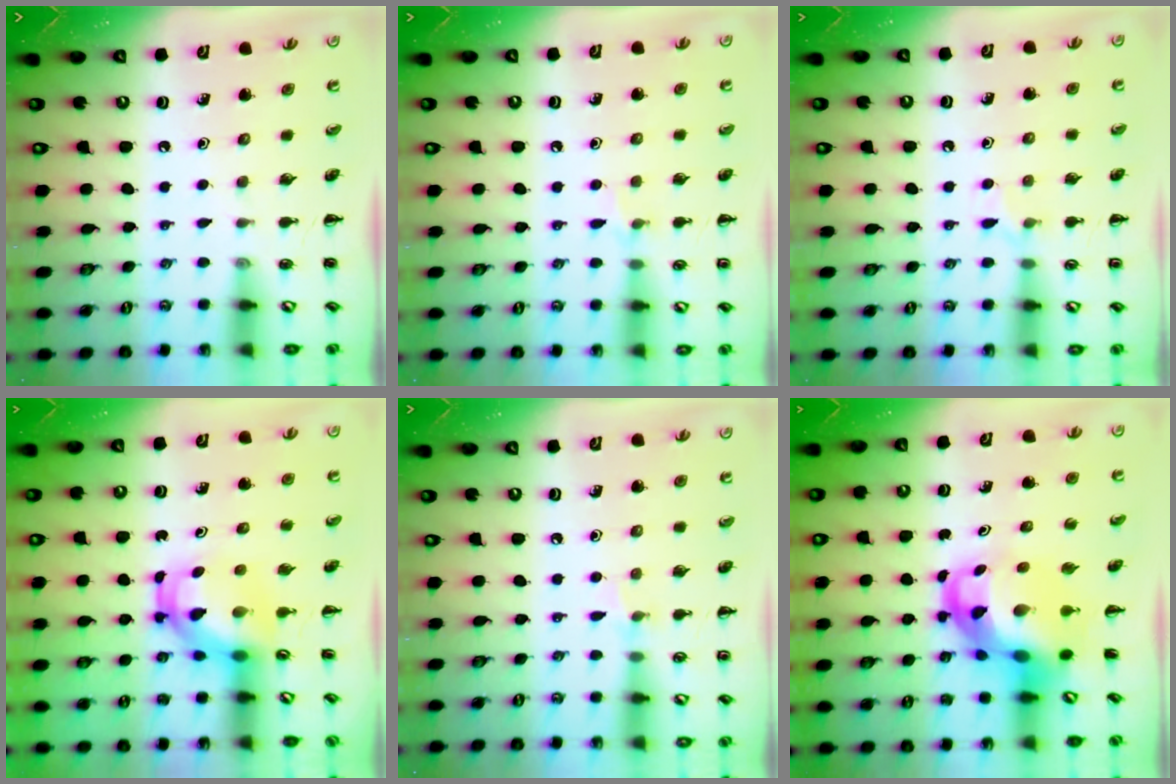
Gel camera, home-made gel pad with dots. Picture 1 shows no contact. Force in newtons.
{"total": 4.9, "press": 4.6, "slide": 1.7}
{"total": 5.9, "press": 5.6, "slide": 1.9}
{"total": 4.9, "press": 4.8, "slide": 0.8}
{"total": 5.0, "press": 4.7, "slide": 1.7}
{"total": 8.9, "press": 8.5, "slide": 2.3}